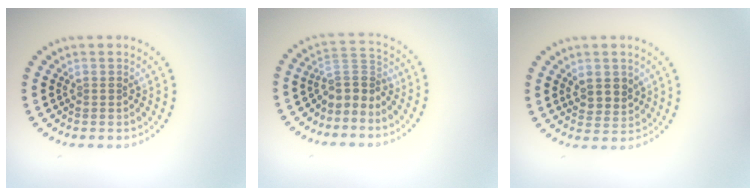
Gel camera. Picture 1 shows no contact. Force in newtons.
{"total": 2.9, "press": 2.1, "slide": 2.0}
{"total": 2.5, "press": 2.3, "slide": 0.8}